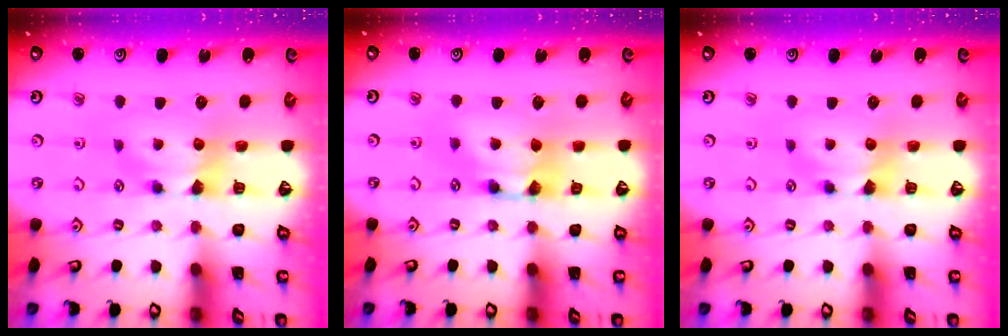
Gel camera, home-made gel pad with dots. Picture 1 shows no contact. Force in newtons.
{"total": 3.0, "press": 3.0, "slide": 0.2}
{"total": 0.0}